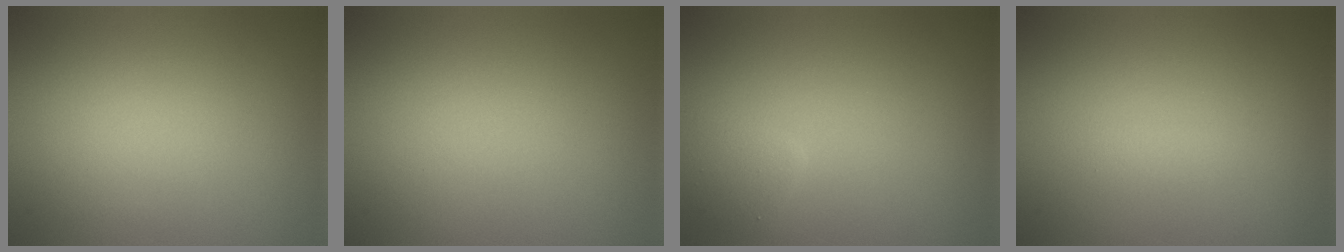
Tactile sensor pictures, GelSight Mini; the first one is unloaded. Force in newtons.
{"total": 0.0}
{"total": 1.4, "press": 1.4, "slide": 0.1}
{"total": 0.7, "press": 0.7, "slide": 0.0}